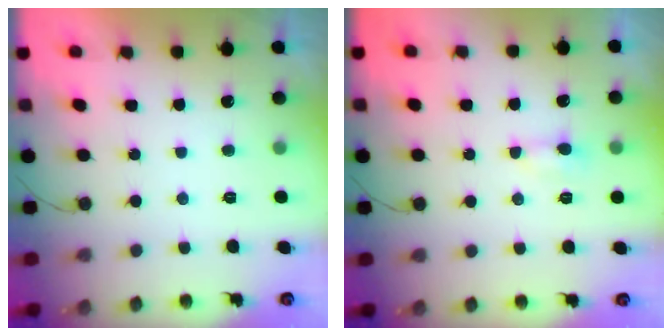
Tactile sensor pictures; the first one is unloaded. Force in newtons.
{"total": 3.5, "press": 3.5, "slide": 0.5}